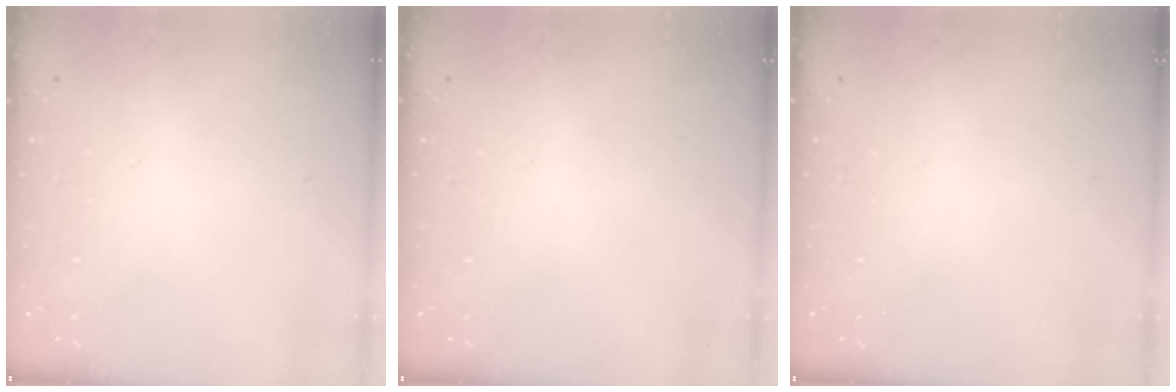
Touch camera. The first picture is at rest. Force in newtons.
{"total": 0.0}
{"total": 0.0}